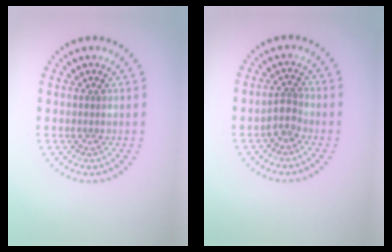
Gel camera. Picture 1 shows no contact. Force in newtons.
{"total": 1.7, "press": 1.4, "slide": 1.0}